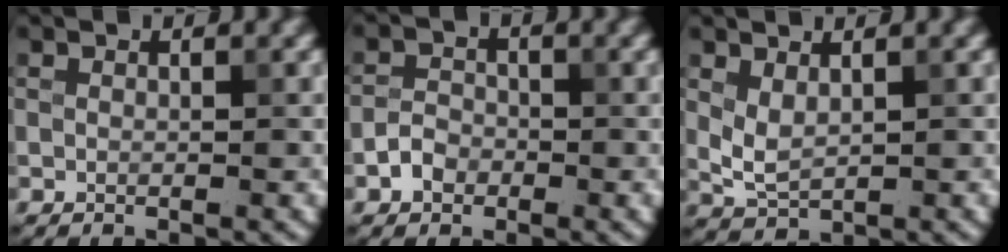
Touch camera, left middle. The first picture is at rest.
{"total": 2.0, "force": [-1.0, 1.5, 0.8], "torque": [-0.011, 0.006, -0.024]}
{"total": 2.1, "force": [0.8, 1.1, 1.6], "torque": [-0.037, -0.001, 0.022]}